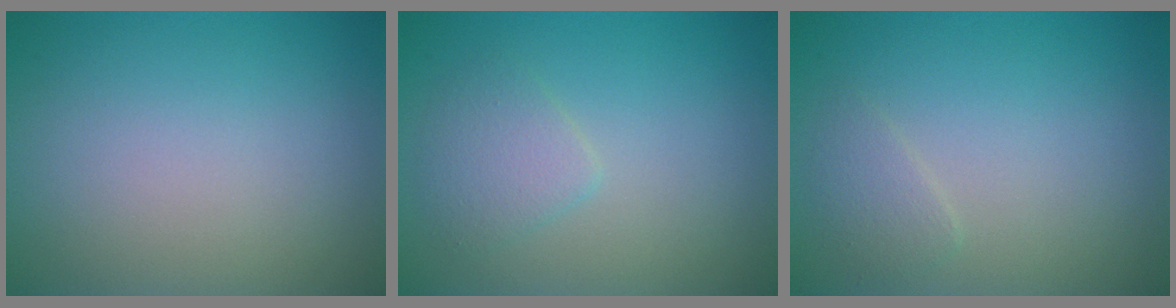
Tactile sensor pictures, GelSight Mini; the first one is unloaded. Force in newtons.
{"total": 2.1, "press": 2.1, "slide": 0.1}
{"total": 1.3, "press": 1.3, "slide": 0.1}